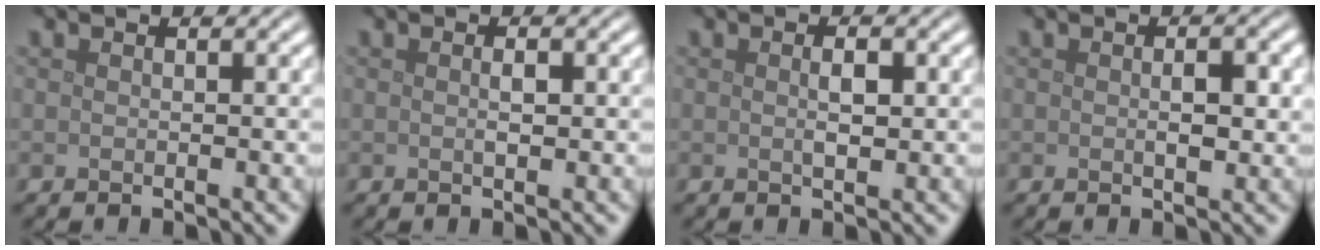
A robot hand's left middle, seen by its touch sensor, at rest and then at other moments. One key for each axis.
{"total": 1.0, "fx": 0.1, "fy": 0.3, "fz": 0.9, "tx": -0.018, "ty": -0.001, "tz": 0.001}
{"total": 1.5, "fx": 0.2, "fy": 0.5, "fz": 1.4, "tx": -0.028, "ty": 0.000, "tz": 0.002}
{"total": 2.1, "fx": 0.0, "fy": 0.9, "fz": 1.9, "tx": -0.030, "ty": -0.002, "tz": 0.001}